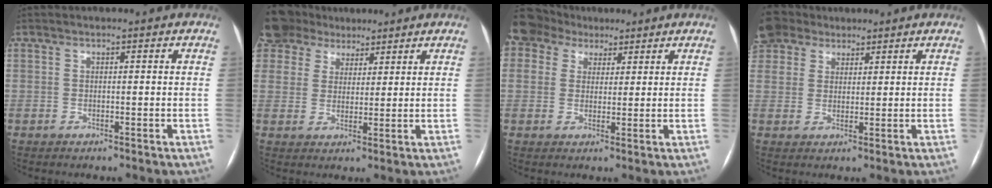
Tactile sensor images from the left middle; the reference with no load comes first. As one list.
[{"total": 7.6, "force": [5.9, 4.8, 0.0], "torque": [-0.003, 0.022, 0.110]}, {"total": 7.2, "force": [5.0, 5.1, 0.8], "torque": [-0.024, 0.037, 0.097]}, {"total": 8.0, "force": [6.3, 4.7, 1.2], "torque": [-0.034, 0.030, 0.130]}]